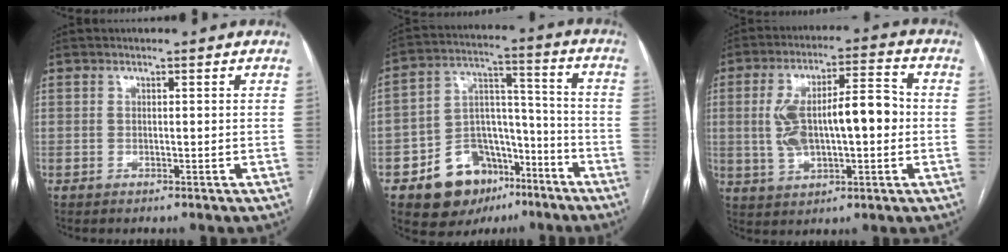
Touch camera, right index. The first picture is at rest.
{"total": 14.6, "force": [-8.4, 9.7, 6.9], "torque": [-0.110, 0.049, -0.125]}
{"total": 13.3, "force": [0.1, 4.5, 12.5], "torque": [-0.233, 0.031, 0.009]}